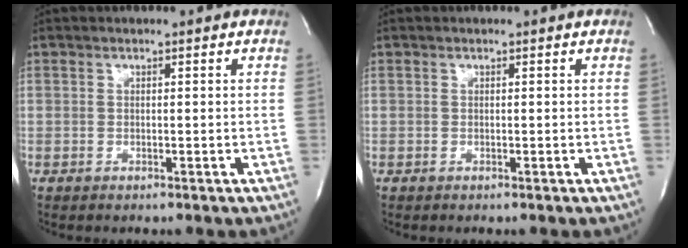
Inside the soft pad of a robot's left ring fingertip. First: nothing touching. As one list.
[{"total": 0.0}]